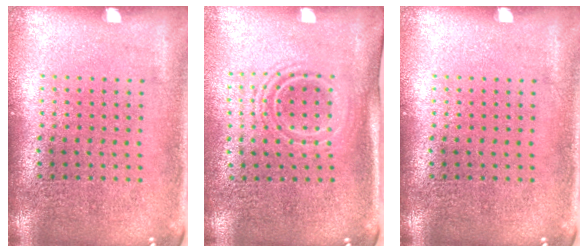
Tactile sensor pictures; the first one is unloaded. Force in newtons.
{"total": 1.6, "press": 1.2, "slide": 1.0}
{"total": 0.0}